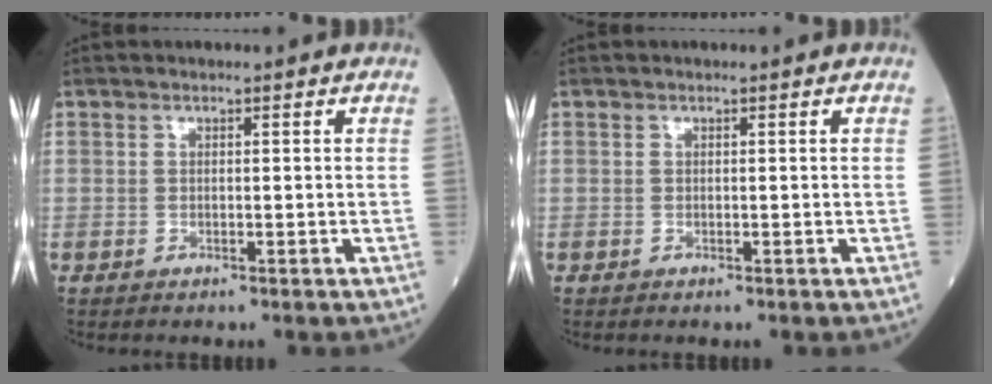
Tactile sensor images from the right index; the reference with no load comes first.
{"total": 0.0}